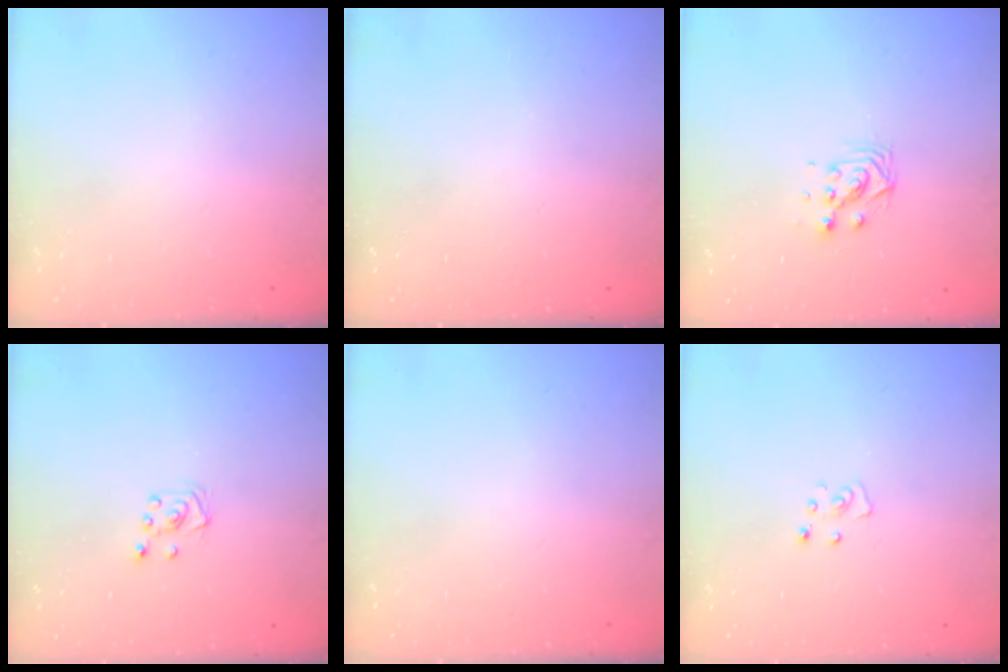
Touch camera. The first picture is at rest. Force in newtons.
{"total": 0.0}
{"total": 4.6, "press": 4.6, "slide": 0.2}
{"total": 3.2, "press": 3.2, "slide": 0.4}
{"total": 0.0}
{"total": 2.8, "press": 2.8, "slide": 0.2}